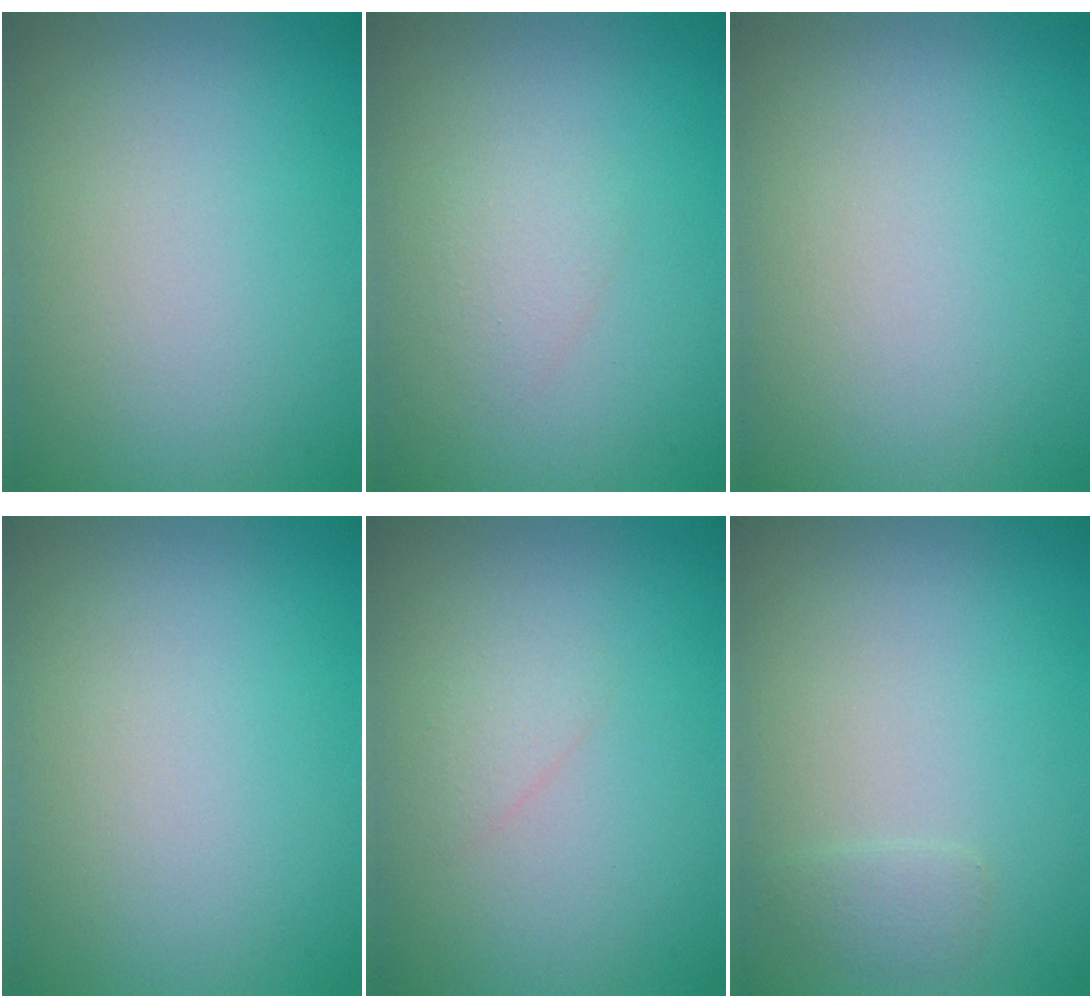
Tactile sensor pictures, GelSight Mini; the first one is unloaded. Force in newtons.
{"total": 1.4, "press": 1.4, "slide": 0.0}
{"total": 0.0}
{"total": 0.0}
{"total": 1.0, "press": 1.0, "slide": 0.1}
{"total": 1.0, "press": 1.0, "slide": 0.1}